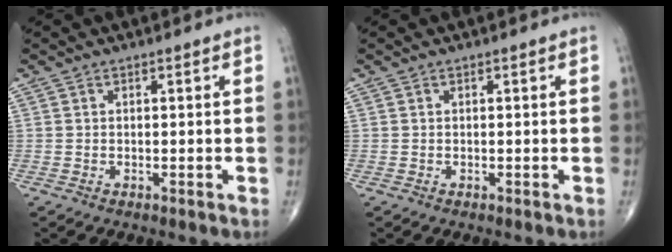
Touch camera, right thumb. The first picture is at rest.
{"total": 0.0}